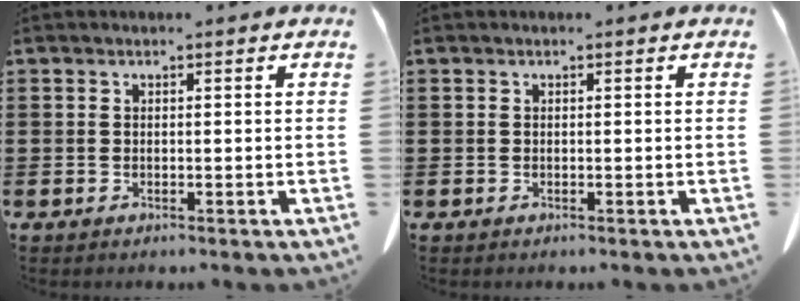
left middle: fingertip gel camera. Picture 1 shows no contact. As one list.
[{"total": 0.0}]